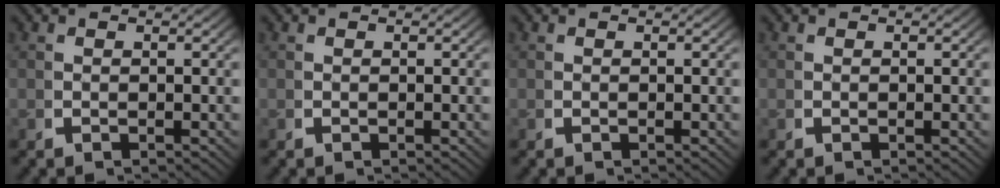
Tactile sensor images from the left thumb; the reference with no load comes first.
{"total": 0.0}
{"total": 0.0}
{"total": 0.0}